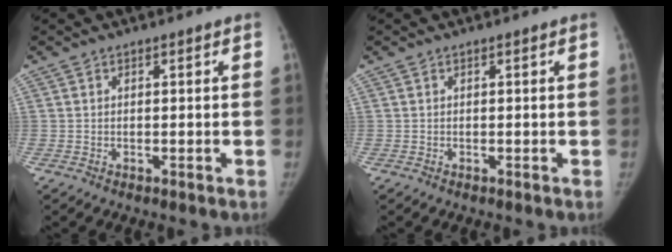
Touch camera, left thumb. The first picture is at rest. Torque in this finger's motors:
{"motor_torque": [0.00, 0.00, 0.16, -0.16, 0.00]}